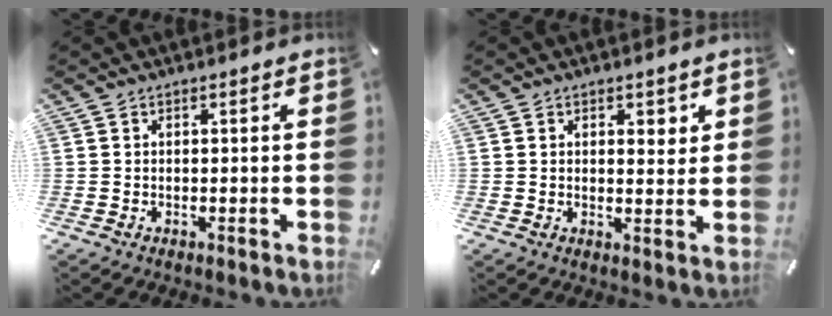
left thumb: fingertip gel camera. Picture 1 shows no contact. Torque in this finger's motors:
{"motor_torque": [0.48, 0.11, 0.06, -0.14, 0.05]}